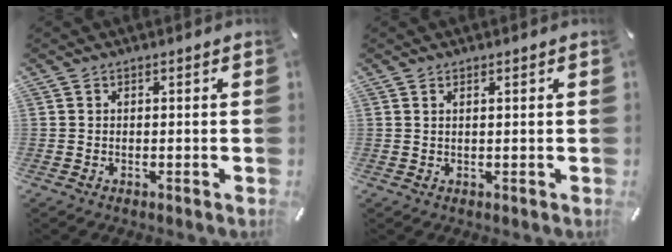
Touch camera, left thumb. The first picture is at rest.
{"total": 0.7, "force": [0.4, 0.0, 0.5], "torque": [-0.009, -0.001, 0.007]}